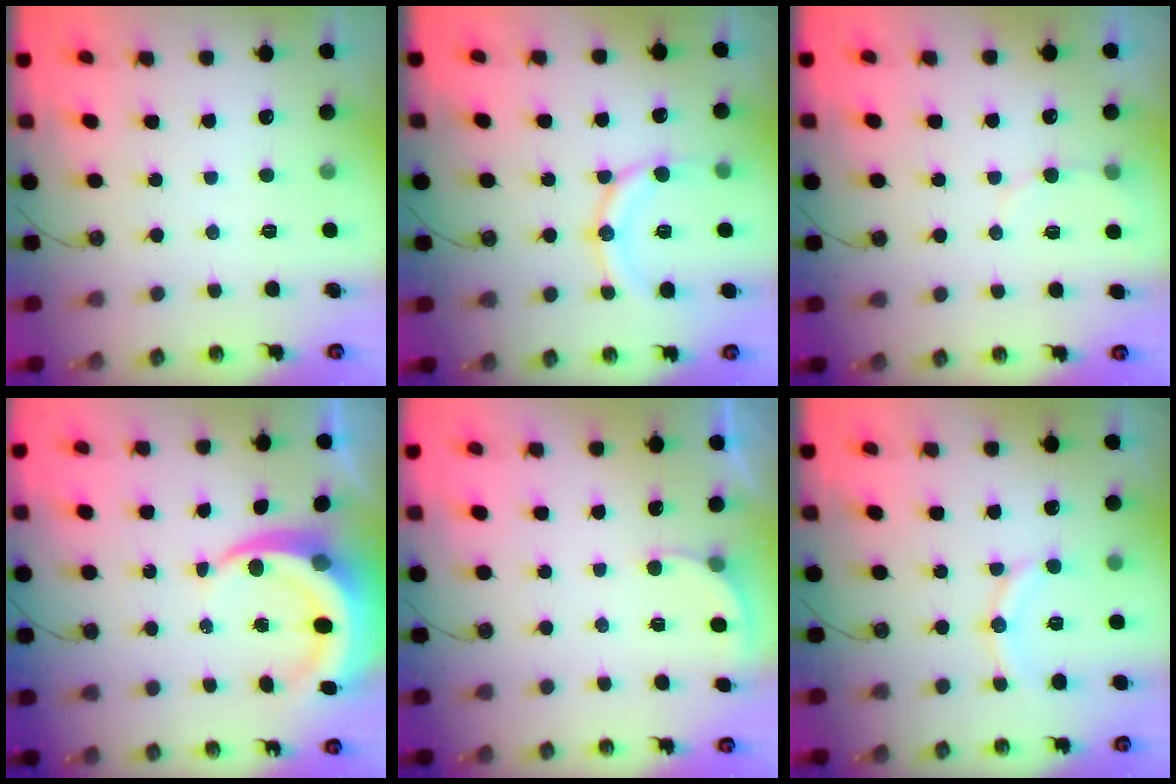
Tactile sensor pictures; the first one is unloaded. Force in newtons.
{"total": 13.3, "press": 13.1, "slide": 2.7}
{"total": 4.6, "press": 4.4, "slide": 1.4}
{"total": 8.8, "press": 8.8, "slide": 1.2}
{"total": 2.4, "press": 2.4, "slide": 0.2}
{"total": 9.6, "press": 9.2, "slide": 2.8}